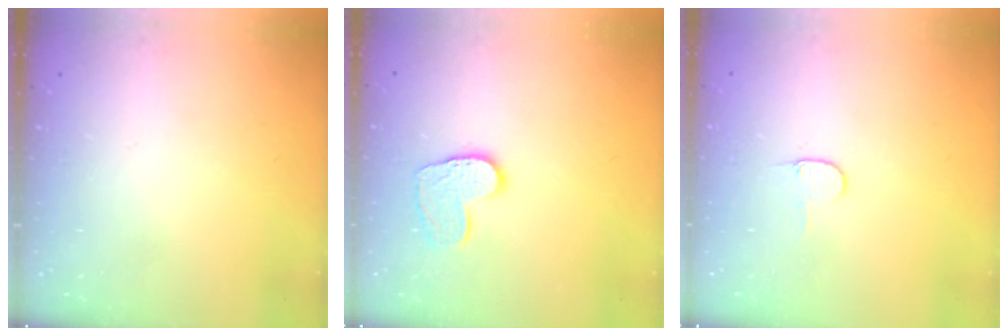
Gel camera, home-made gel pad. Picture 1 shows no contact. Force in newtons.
{"total": 9.5, "press": 9.5, "slide": 0.7}
{"total": 3.8, "press": 3.8, "slide": 0.4}